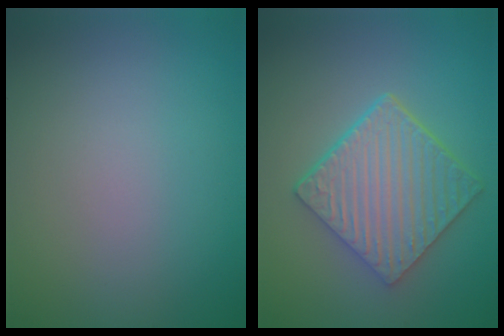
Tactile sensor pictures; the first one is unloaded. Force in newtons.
{"total": 6.1, "press": 4.6, "slide": 4.0}